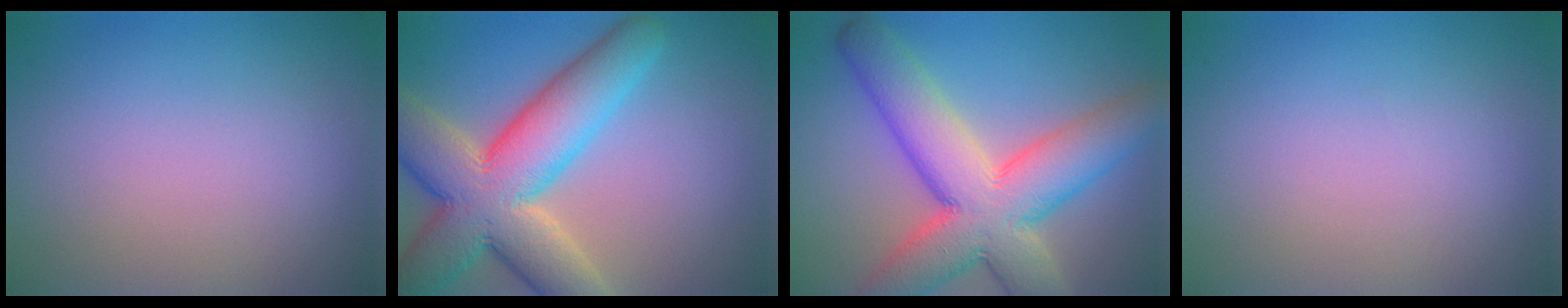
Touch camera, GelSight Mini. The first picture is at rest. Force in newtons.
{"total": 12.1, "press": 12.0, "slide": 0.8}
{"total": 11.1, "press": 11.1, "slide": 0.8}
{"total": 0.0}